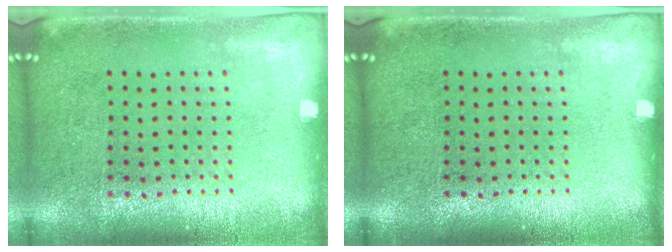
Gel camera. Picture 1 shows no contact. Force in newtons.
{"total": 0.0}